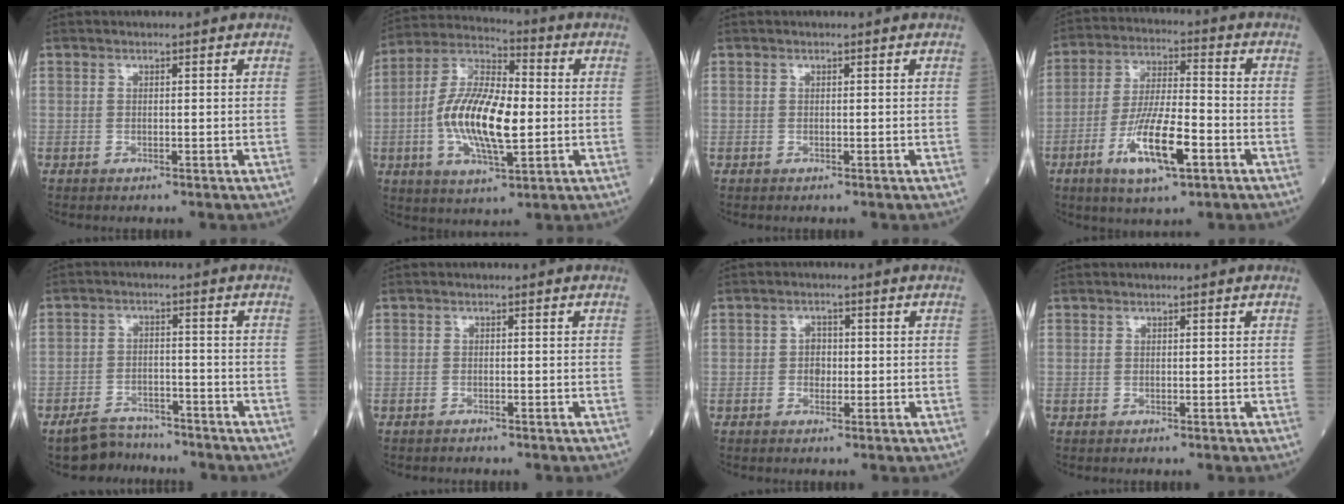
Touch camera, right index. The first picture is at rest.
{"total": 15.3, "force": [-1.5, 5.1, 14.4], "torque": [-0.289, 0.007, -0.030]}
{"total": 0.0}
{"total": 11.9, "force": [-4.9, 2.5, 10.5], "torque": [-0.204, -0.009, -0.086]}
{"total": 5.2, "force": [-4.8, 2.1, 0.3], "torque": [-0.009, -0.001, -0.079]}
{"total": 0.5, "force": [-0.5, 0.1, 0.0], "torque": [-0.007, -0.001, -0.009]}
{"total": 2.1, "force": [-0.2, 1.6, 1.3], "torque": [-0.018, 0.004, -0.003]}
{"total": 0.0}